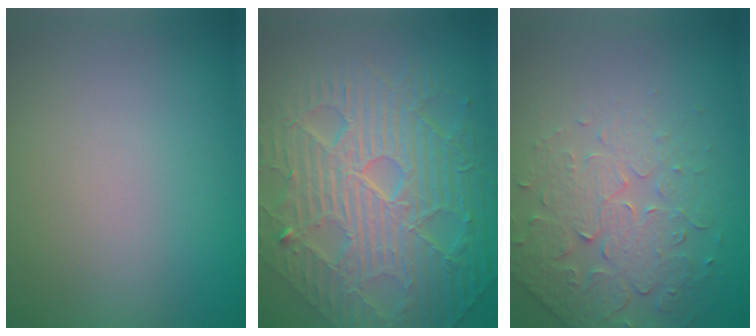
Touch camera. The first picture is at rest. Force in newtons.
{"total": 11.5, "press": 7.6, "slide": 8.7}
{"total": 4.8, "press": 3.7, "slide": 3.0}